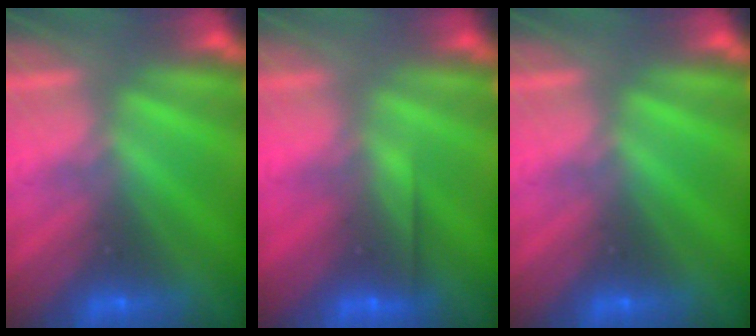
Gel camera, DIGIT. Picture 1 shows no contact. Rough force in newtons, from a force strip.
{"total": 2.6}
{"total": 0.0}